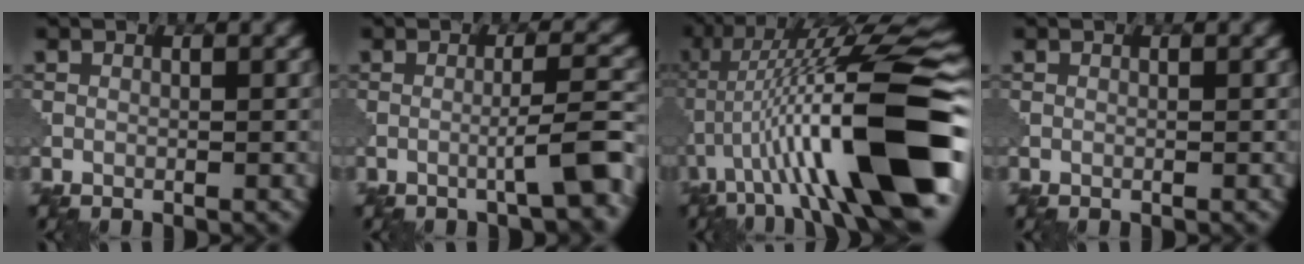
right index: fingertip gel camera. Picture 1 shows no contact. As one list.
[{"total": 4.1, "force": [-1.7, 0.3, 3.7], "torque": [-0.049, 0.018, -0.039]}, {"total": 16.4, "force": [-2.7, 2.9, 15.9], "torque": [-0.249, 0.041, -0.038]}, {"total": 0.0}]